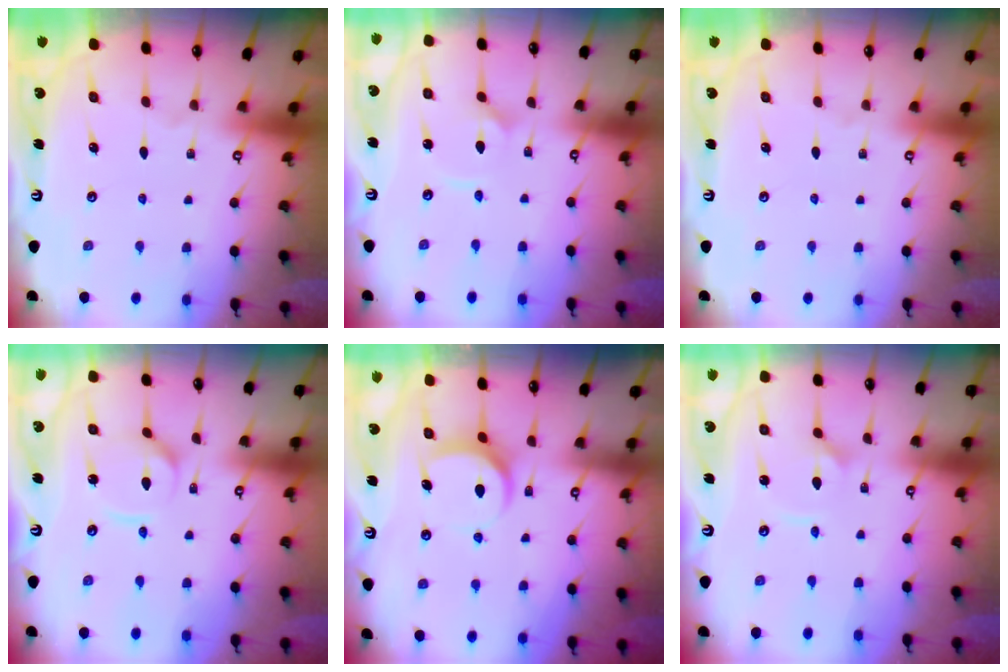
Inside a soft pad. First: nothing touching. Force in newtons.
{"total": 3.8, "press": 3.8, "slide": 0.1}
{"total": 0.0}
{"total": 5.4, "press": 5.4, "slide": 0.4}
{"total": 8.2, "press": 8.1, "slide": 1.1}
{"total": 2.4, "press": 2.4, "slide": 0.3}